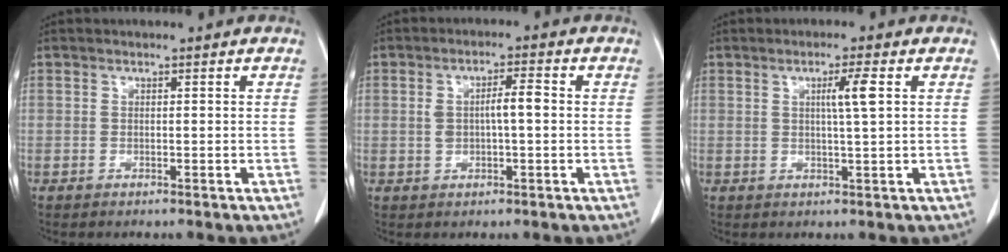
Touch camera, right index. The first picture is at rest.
{"total": 4.4, "force": [0.2, 1.1, 4.3], "torque": [-0.080, 0.014, 0.007]}
{"total": 3.7, "force": [1.0, -0.4, 3.5], "torque": [-0.058, -0.002, 0.016]}